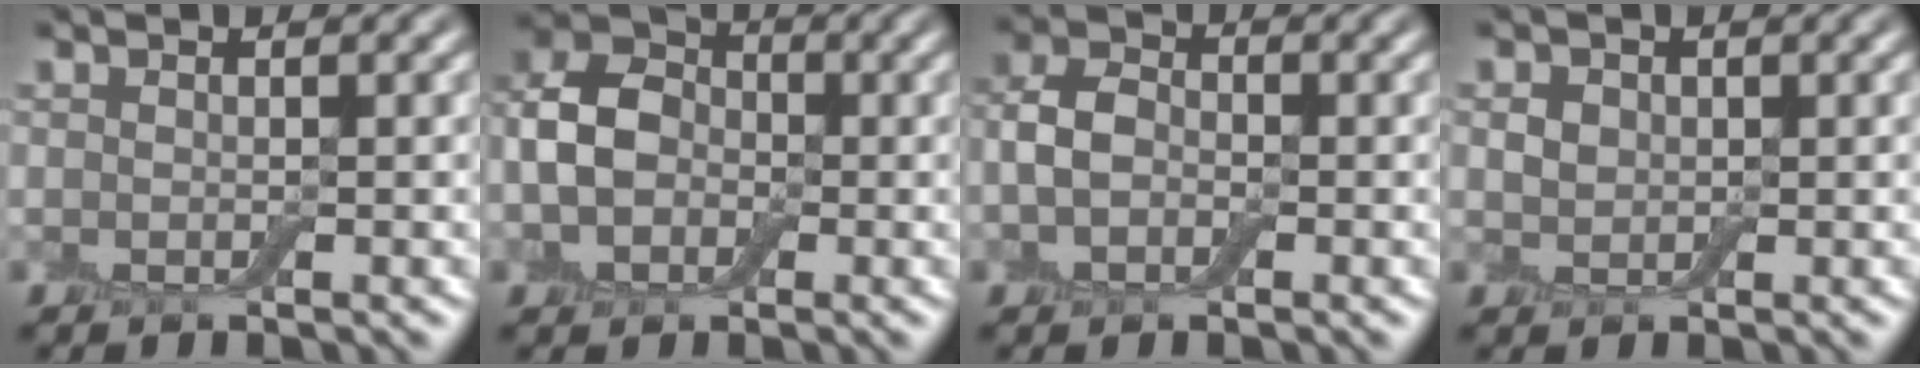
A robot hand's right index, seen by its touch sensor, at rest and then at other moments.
{"total": 5.7, "force": [-0.7, 4.5, 3.4], "torque": [-0.070, 0.012, -0.024]}
{"total": 3.0, "force": [-0.5, 2.3, 1.9], "torque": [-0.039, 0.006, -0.019]}
{"total": 1.2, "force": [0.3, 1.1, 0.2], "torque": [-0.005, 0.003, 0.003]}